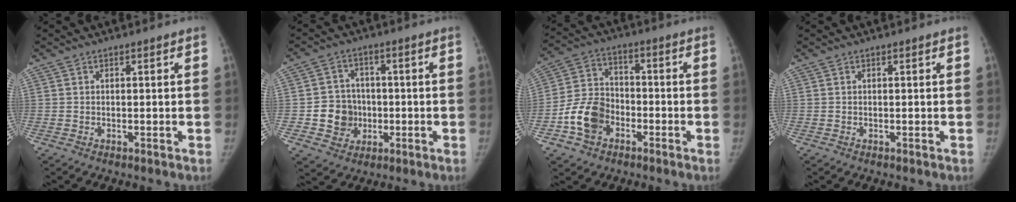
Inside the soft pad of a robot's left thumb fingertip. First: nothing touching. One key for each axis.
{"total": 8.1, "fx": -1.4, "fy": 7.5, "fz": 2.7, "tx": -0.007, "ty": 0.015, "tz": -0.020}
{"total": 10.4, "fx": -4.4, "fy": 7.7, "fz": 5.4, "tx": -0.087, "ty": 0.030, "tz": -0.083}
{"total": 0.0}